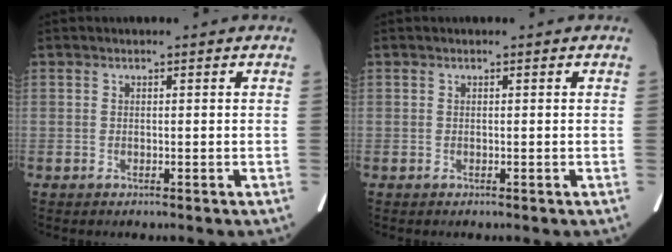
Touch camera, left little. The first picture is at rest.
{"total": 0.0}